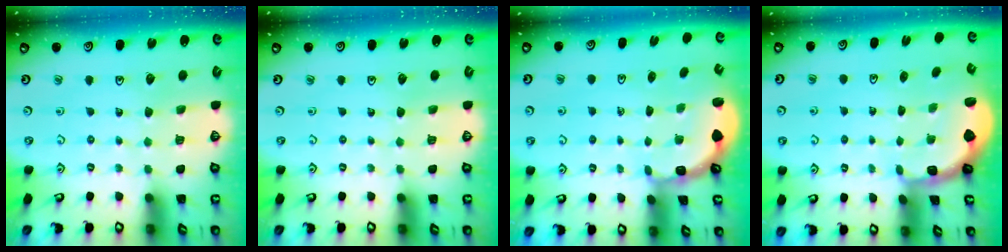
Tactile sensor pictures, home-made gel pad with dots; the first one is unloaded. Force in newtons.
{"total": 0.0}
{"total": 2.0, "press": 1.6, "slide": 1.1}
{"total": 1.2, "press": 1.2, "slide": 0.2}